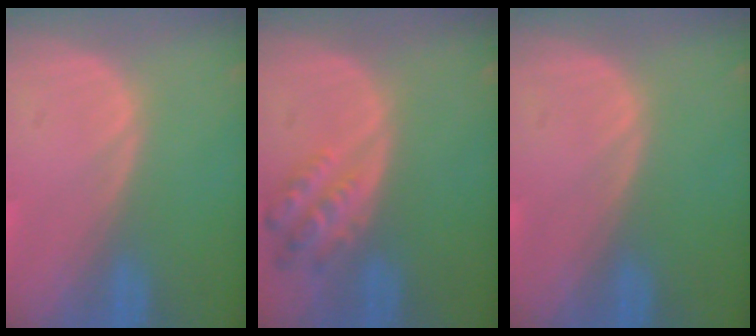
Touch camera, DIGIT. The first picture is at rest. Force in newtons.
{"total": 5.3, "press": 5.0, "slide": 1.9}
{"total": 0.0}